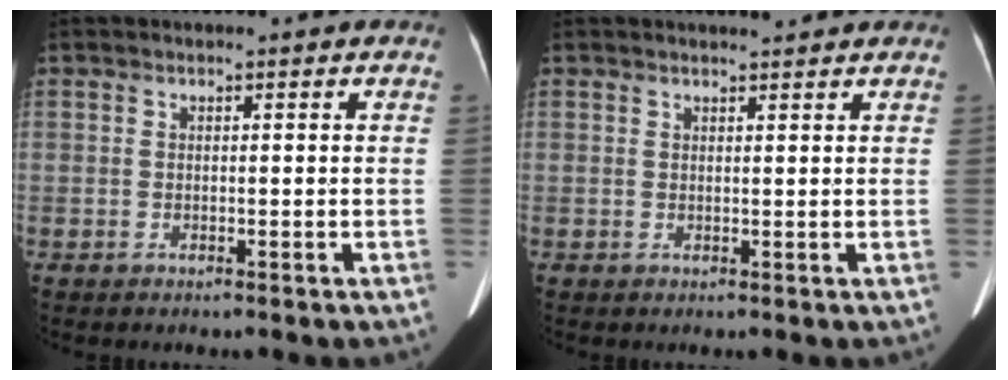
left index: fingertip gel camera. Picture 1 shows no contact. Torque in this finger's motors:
{"motor_torque": [-0.11, -0.06, -0.01, 0.02]}